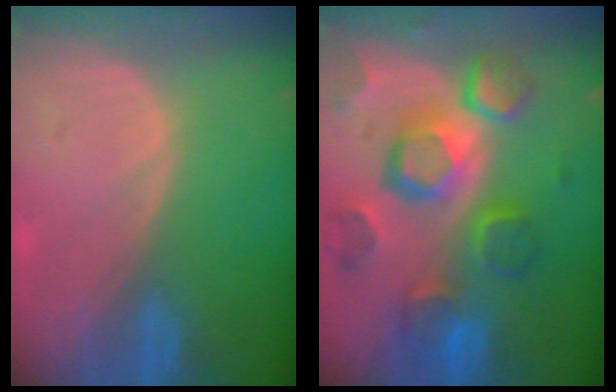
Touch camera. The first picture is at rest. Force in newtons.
{"total": 12.3, "press": 10.7, "slide": 6.0}